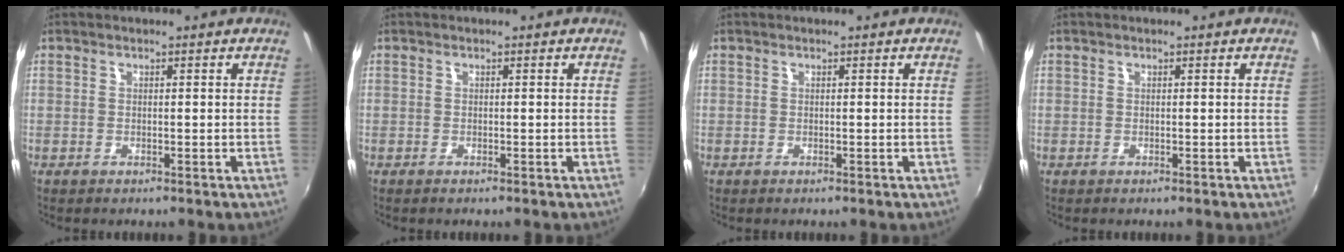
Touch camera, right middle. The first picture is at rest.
{"total": 0.0}
{"total": 0.0}
{"total": 0.0}